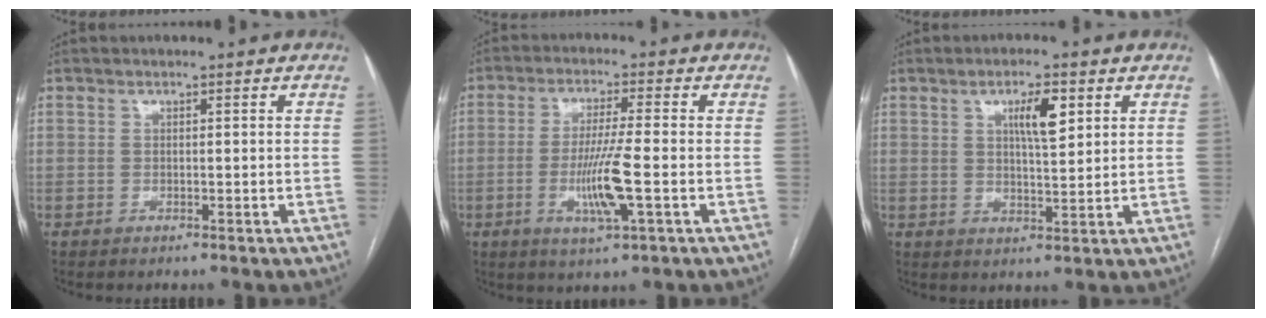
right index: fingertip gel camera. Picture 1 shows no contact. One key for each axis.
{"total": 8.3, "fx": -2.1, "fy": 0.0, "fz": 8.0, "tx": -0.155, "ty": -0.011, "tz": -0.039}
{"total": 5.6, "fx": 2.4, "fy": 1.2, "fz": 4.9, "tx": -0.081, "ty": 0.003, "tz": 0.041}